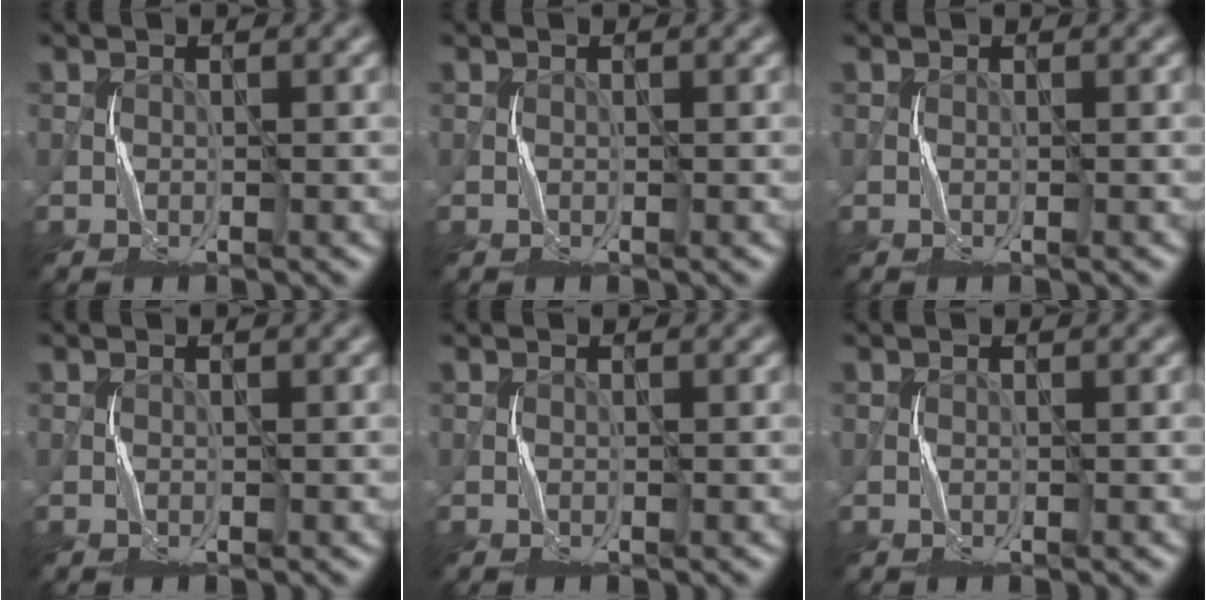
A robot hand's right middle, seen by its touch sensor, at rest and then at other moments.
{"total": 0.0}
{"total": 0.0}
{"total": 0.0}
{"total": 0.0}
{"total": 0.0}